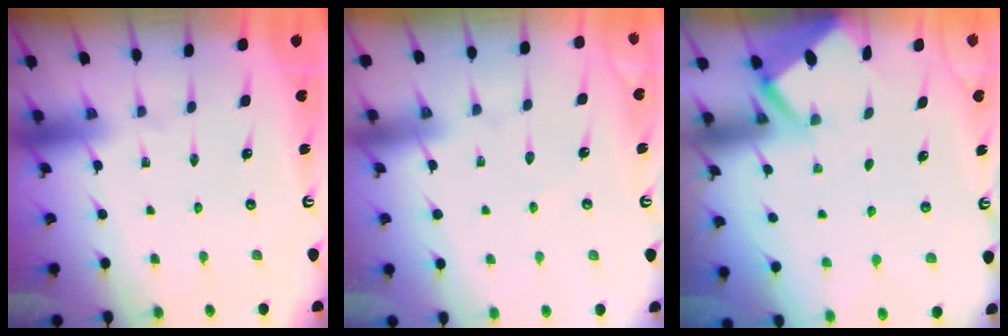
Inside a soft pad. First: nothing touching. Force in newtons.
{"total": 3.8, "press": 3.7, "slide": 0.6}
{"total": 2.7, "press": 2.6, "slide": 0.4}